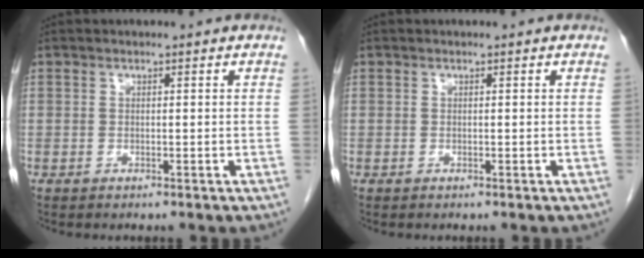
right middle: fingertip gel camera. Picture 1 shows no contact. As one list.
[{"total": 0.0}]